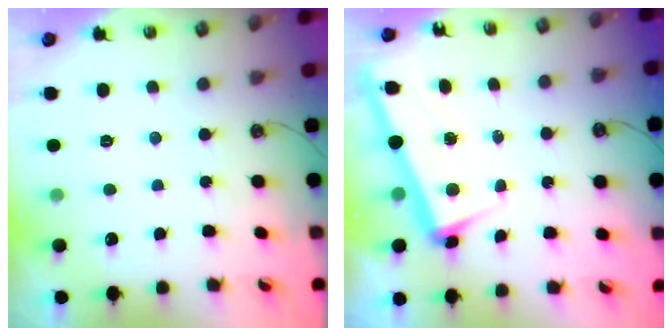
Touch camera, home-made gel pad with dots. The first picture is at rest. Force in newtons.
{"total": 3.3, "press": 3.1, "slide": 1.1}